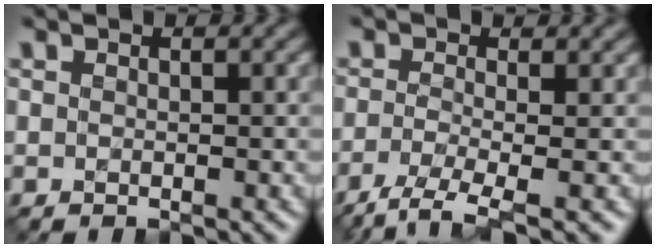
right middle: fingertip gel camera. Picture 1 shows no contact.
{"total": 4.0, "force": [-2.0, 1.1, 3.3], "torque": [-0.064, -0.004, -0.050]}